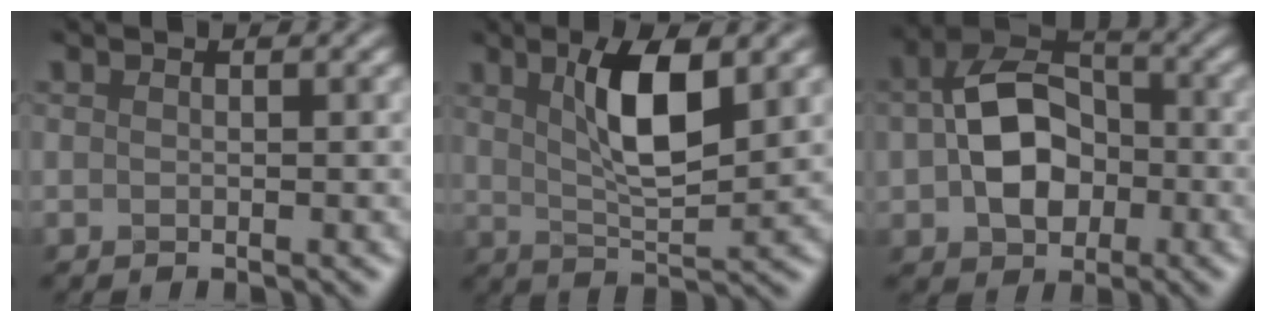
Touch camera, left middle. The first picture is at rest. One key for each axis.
{"total": 4.2, "fx": 1.6, "fy": 0.6, "fz": 3.8, "tx": -0.089, "ty": -0.004, "tz": 0.049}
{"total": 5.9, "fx": -1.0, "fy": 4.5, "fz": 3.8, "tx": -0.097, "ty": 0.002, "tz": -0.005}